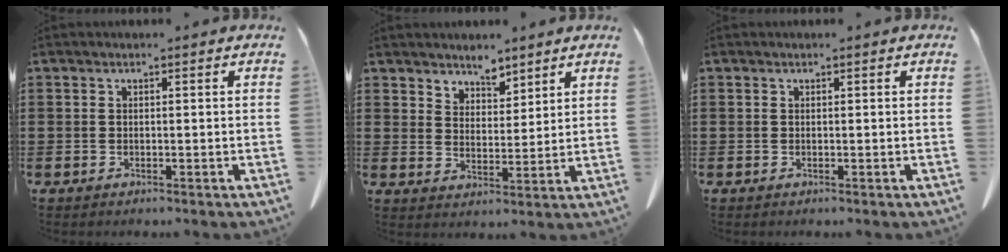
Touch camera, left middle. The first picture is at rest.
{"total": 4.1, "force": [3.8, 1.7, -0.1], "torque": [-0.014, -0.013, 0.072]}
{"total": 0.0}